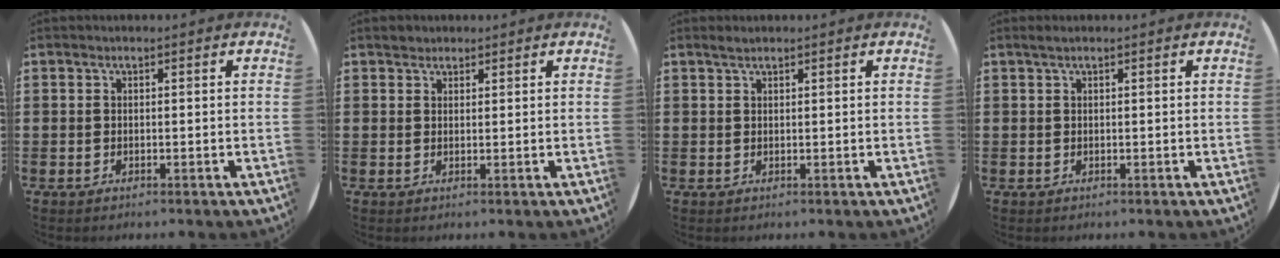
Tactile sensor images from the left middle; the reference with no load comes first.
{"total": 1.4, "force": [1.3, 0.5, -0.1], "torque": [0.008, 0.000, 0.024]}
{"total": 0.9, "force": [0.8, 0.1, 0.4], "torque": [-0.008, 0.002, 0.015]}
{"total": 0.5, "force": [0.3, 0.0, 0.4], "torque": [-0.008, 0.002, 0.006]}